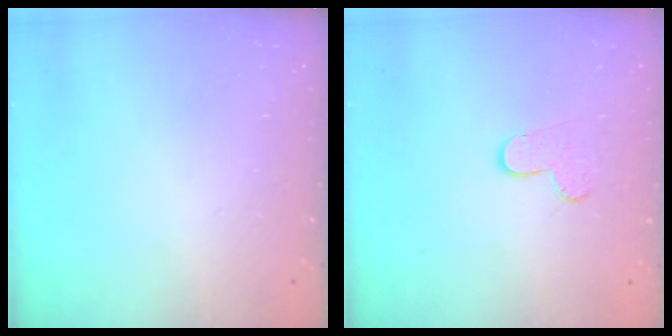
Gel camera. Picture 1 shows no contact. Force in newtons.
{"total": 3.3, "press": 3.3, "slide": 0.3}